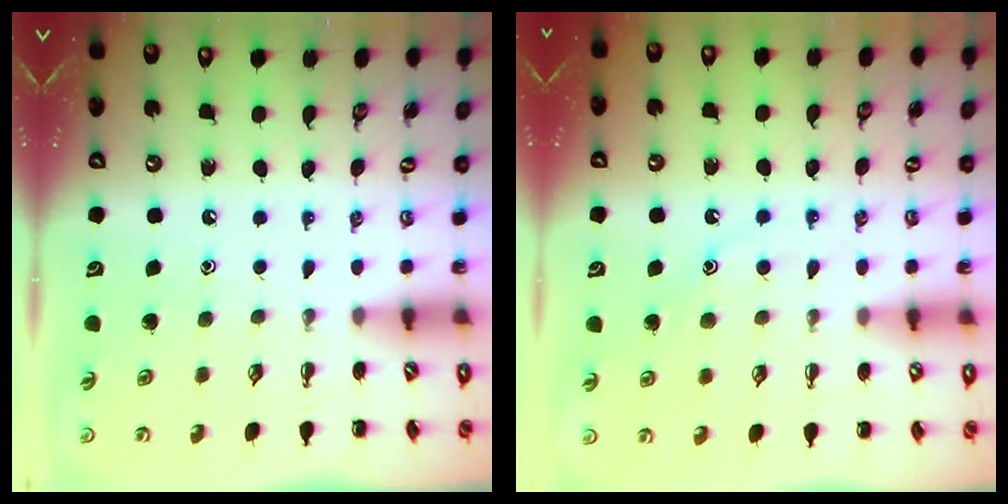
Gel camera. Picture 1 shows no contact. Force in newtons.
{"total": 10.7, "press": 10.6, "slide": 1.4}